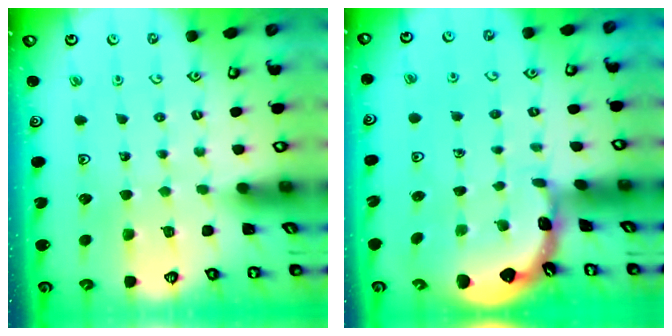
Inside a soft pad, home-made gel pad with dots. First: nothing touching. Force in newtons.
{"total": 1.2, "press": 1.1, "slide": 0.2}